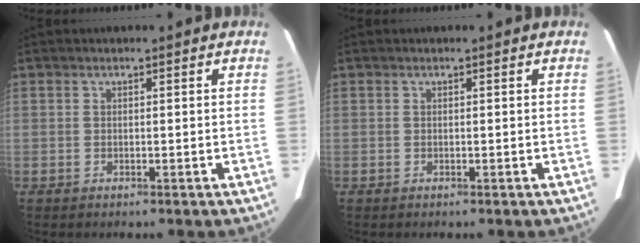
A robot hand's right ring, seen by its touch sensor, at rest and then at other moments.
{"total": 0.0}